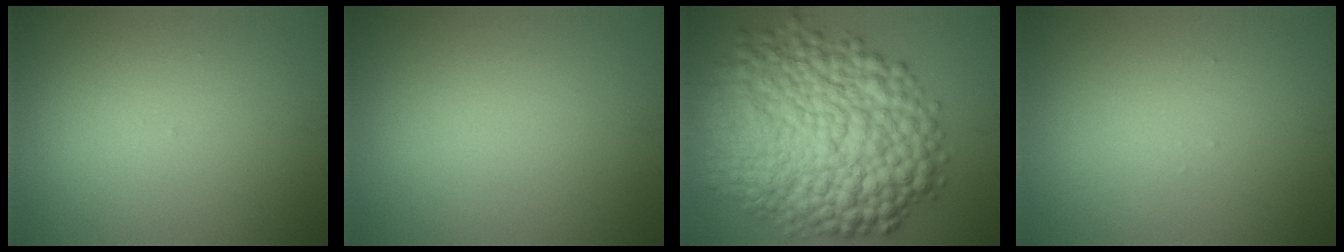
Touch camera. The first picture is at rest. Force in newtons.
{"total": 0.0}
{"total": 15.5, "press": 15.5, "slide": 0.1}
{"total": 0.0}